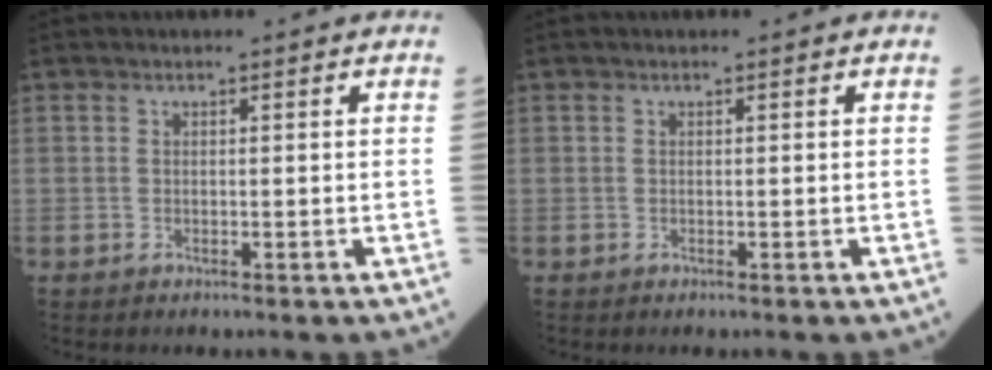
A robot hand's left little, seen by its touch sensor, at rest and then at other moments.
{"total": 0.0}